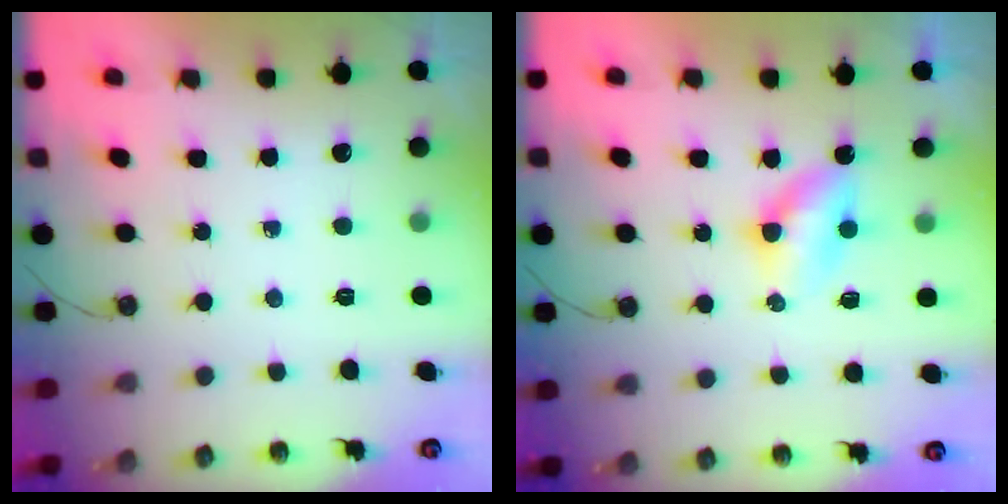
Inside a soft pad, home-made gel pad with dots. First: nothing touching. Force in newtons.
{"total": 6.1, "press": 4.8, "slide": 3.7}